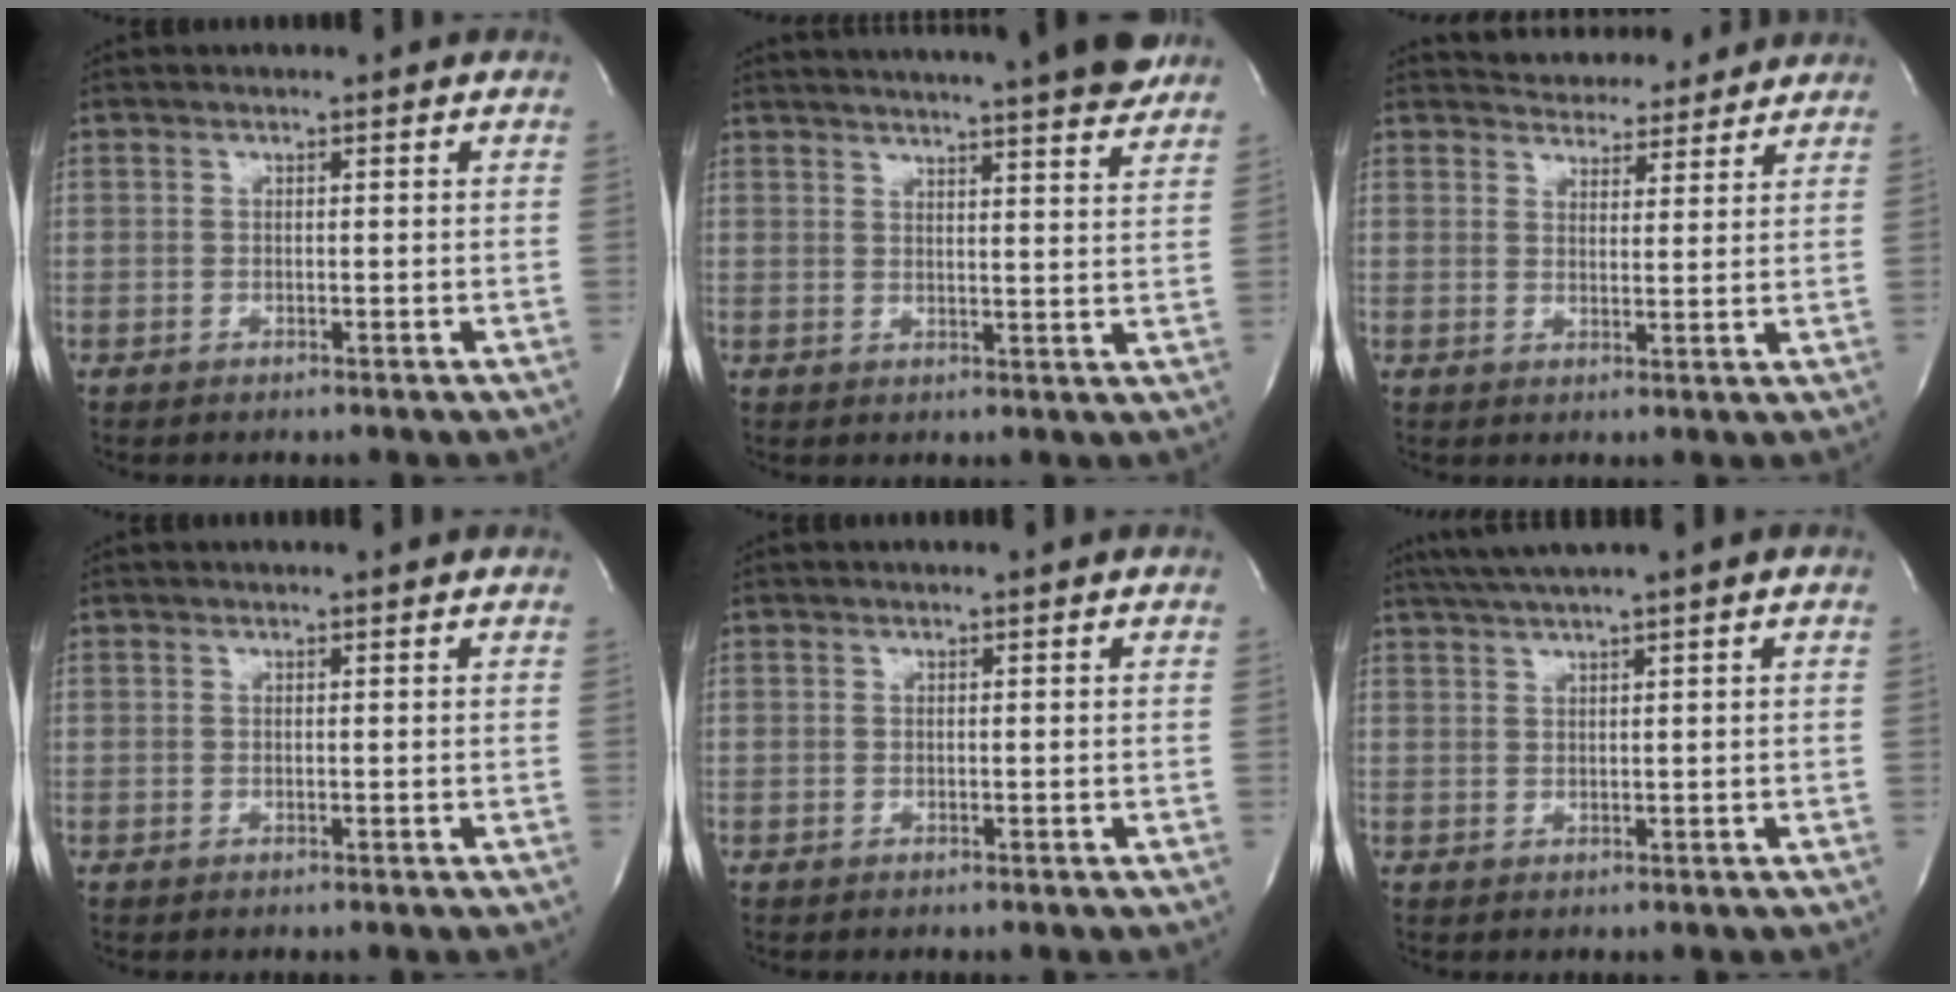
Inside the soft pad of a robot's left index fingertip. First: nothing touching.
{"total": 20.5, "force": [18.4, 1.4, 8.9], "torque": [-0.143, -0.010, 0.232]}
{"total": 8.5, "force": [8.0, 2.4, 1.3], "torque": [-0.013, 0.007, 0.104]}
{"total": 1.1, "force": [1.1, -0.1, 0.4], "torque": [-0.011, 0.002, 0.013]}
{"total": 0.0}
{"total": 4.2, "force": [3.0, -1.2, 2.6], "torque": [-0.054, 0.011, 0.061]}